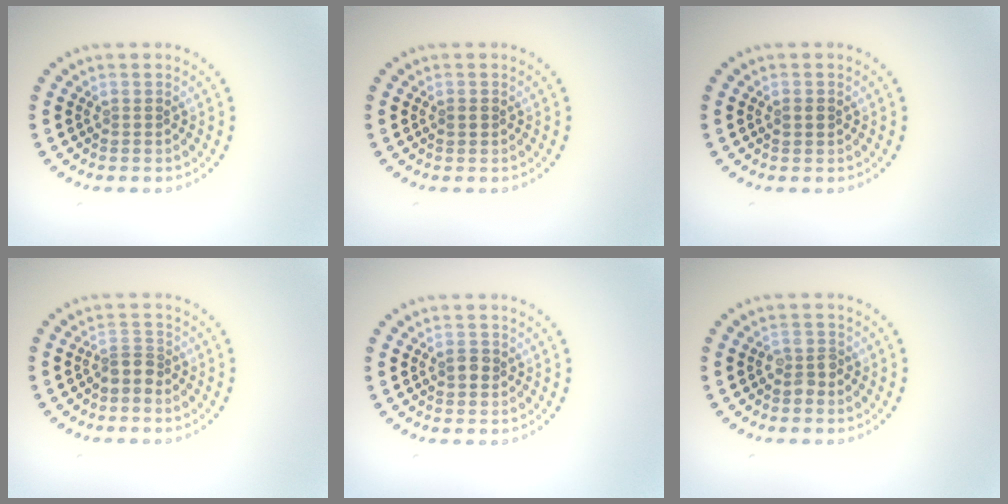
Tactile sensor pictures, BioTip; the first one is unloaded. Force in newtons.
{"total": 0.9, "press": 0.9, "slide": 0.2}
{"total": 1.1, "press": 1.1, "slide": 0.1}
{"total": 1.8, "press": 1.3, "slide": 1.2}
{"total": 1.4, "press": 1.4, "slide": 0.1}
{"total": 1.7, "press": 1.6, "slide": 0.5}